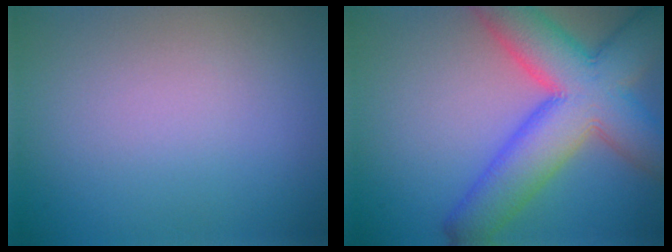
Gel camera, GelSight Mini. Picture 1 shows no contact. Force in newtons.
{"total": 11.3, "press": 11.3, "slide": 0.5}